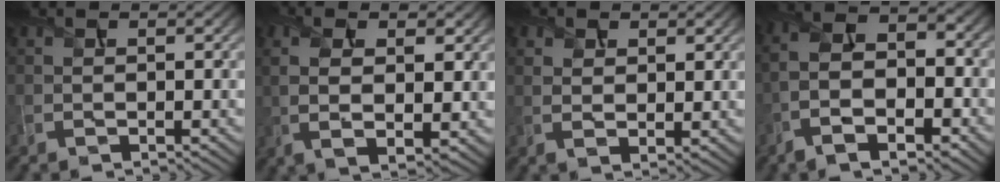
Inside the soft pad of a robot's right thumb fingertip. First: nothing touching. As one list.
[{"total": 7.5, "force": [1.5, 3.4, 6.5], "torque": [-0.139, -0.004, 0.024]}, {"total": 3.3, "force": [1.5, 1.9, 2.2], "torque": [-0.043, -0.005, 0.031]}, {"total": 9.8, "force": [-4.3, 5.1, 7.2], "torque": [-0.165, -0.017, -0.082]}]